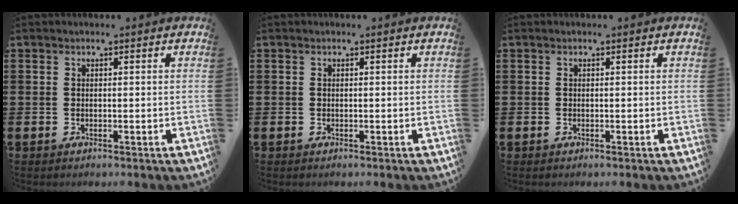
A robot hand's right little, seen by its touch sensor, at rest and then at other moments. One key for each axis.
{"total": 0.0}
{"total": 0.0}